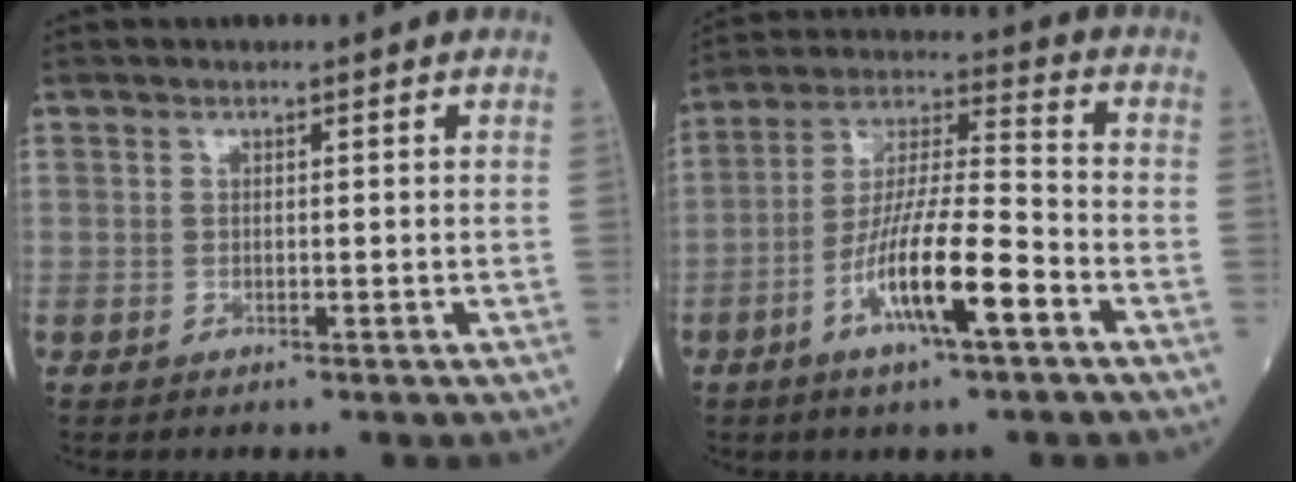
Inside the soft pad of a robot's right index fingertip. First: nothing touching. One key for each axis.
{"total": 12.9, "fx": -5.6, "fy": 1.4, "fz": 11.6, "tx": -0.214, "ty": -0.005, "tz": -0.103}